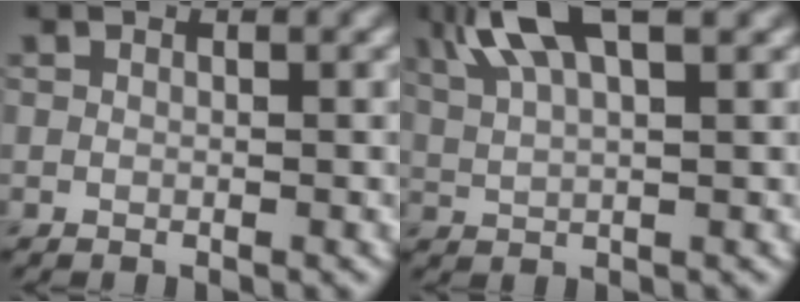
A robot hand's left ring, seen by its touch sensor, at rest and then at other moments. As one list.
[{"total": 6.8, "force": [3.9, 2.0, 5.2], "torque": [-0.103, 0.021, 0.069]}]